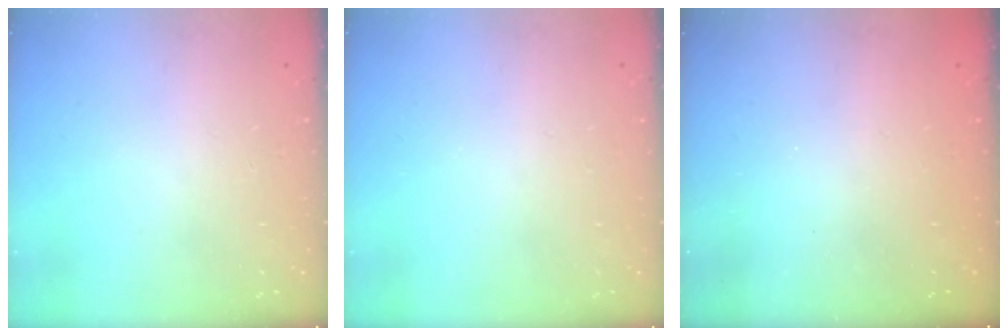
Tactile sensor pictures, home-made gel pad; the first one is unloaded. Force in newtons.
{"total": 0.0}
{"total": 2.2, "press": 2.1, "slide": 0.8}